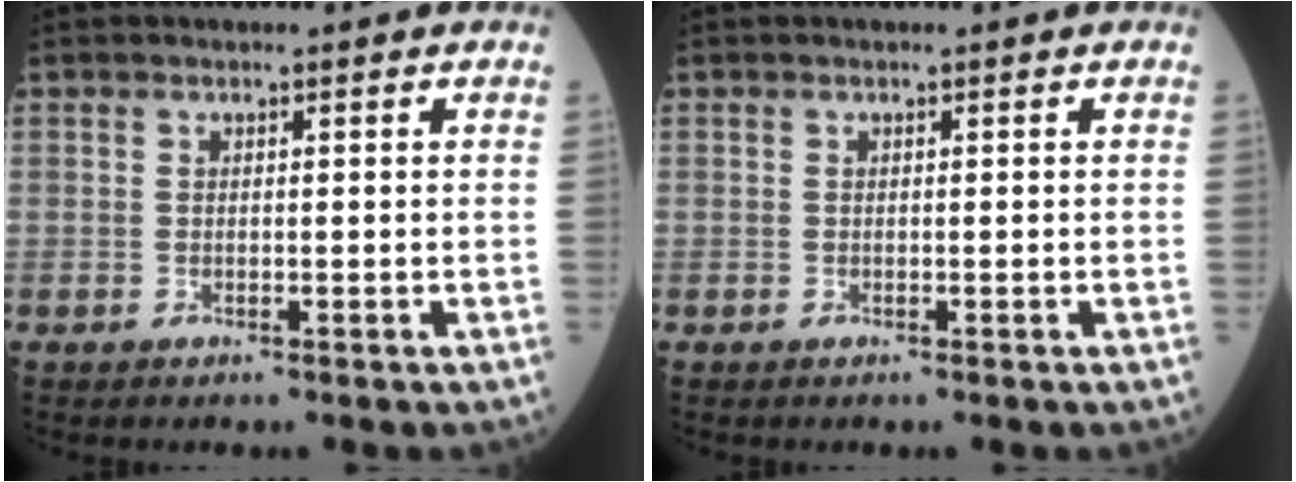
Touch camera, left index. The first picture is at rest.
{"total": 0.0}